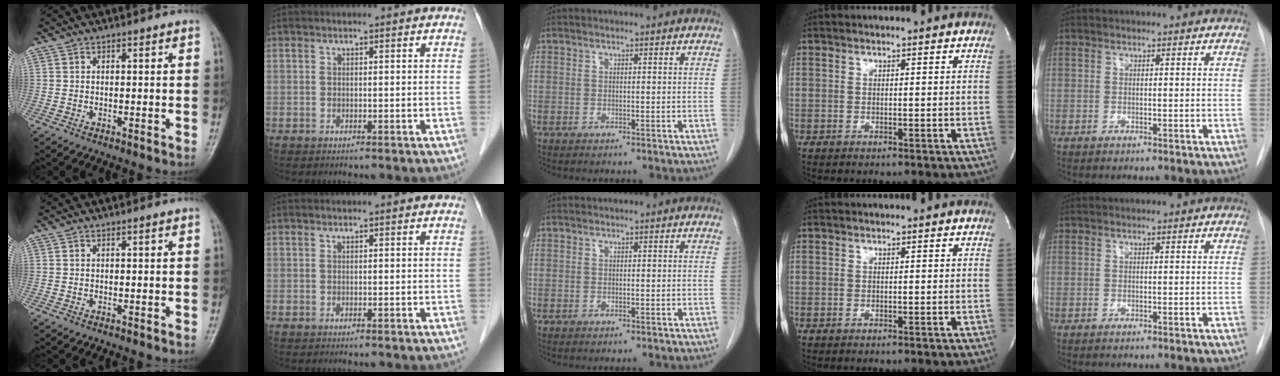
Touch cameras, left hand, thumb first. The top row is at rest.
{}